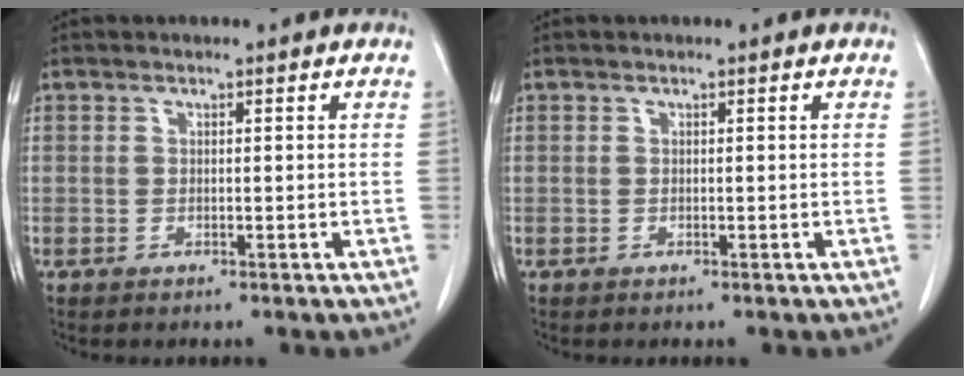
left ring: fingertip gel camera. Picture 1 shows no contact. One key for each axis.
{"total": 0.0}